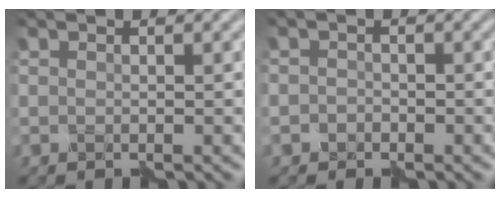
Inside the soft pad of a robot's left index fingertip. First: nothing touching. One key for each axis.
{"total": 0.8, "fx": -0.3, "fy": 0.8, "fz": 0.1, "tx": 0.012, "ty": 0.001, "tz": -0.011}